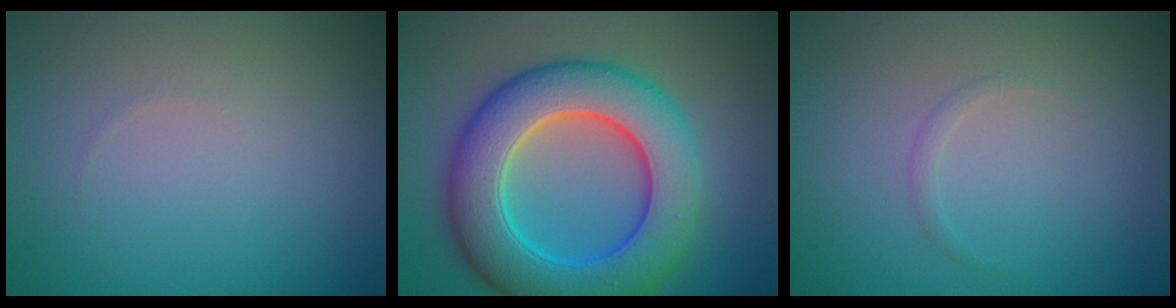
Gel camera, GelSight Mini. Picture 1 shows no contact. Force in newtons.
{"total": 10.6, "press": 10.6, "slide": 0.3}
{"total": 0.6, "press": 0.6, "slide": 0.1}